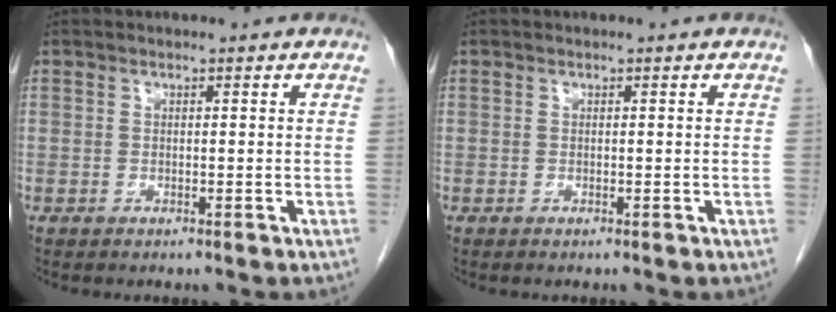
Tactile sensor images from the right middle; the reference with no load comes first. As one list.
[{"total": 0.0}]